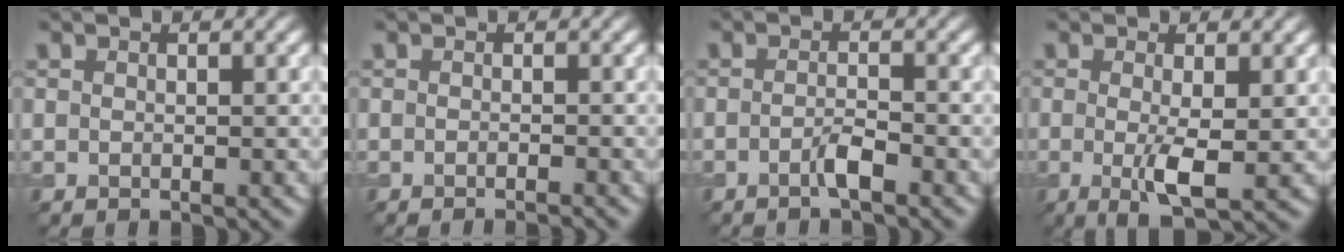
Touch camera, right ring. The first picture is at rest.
{"total": 1.5, "force": [-1.1, 0.3, 1.1], "torque": [-0.006, -0.002, -0.021]}
{"total": 1.8, "force": [-1.0, 0.2, 1.4], "torque": [-0.027, 0.003, -0.023]}
{"total": 3.8, "force": [-0.4, 0.7, 3.7], "torque": [-0.073, -0.013, -0.005]}